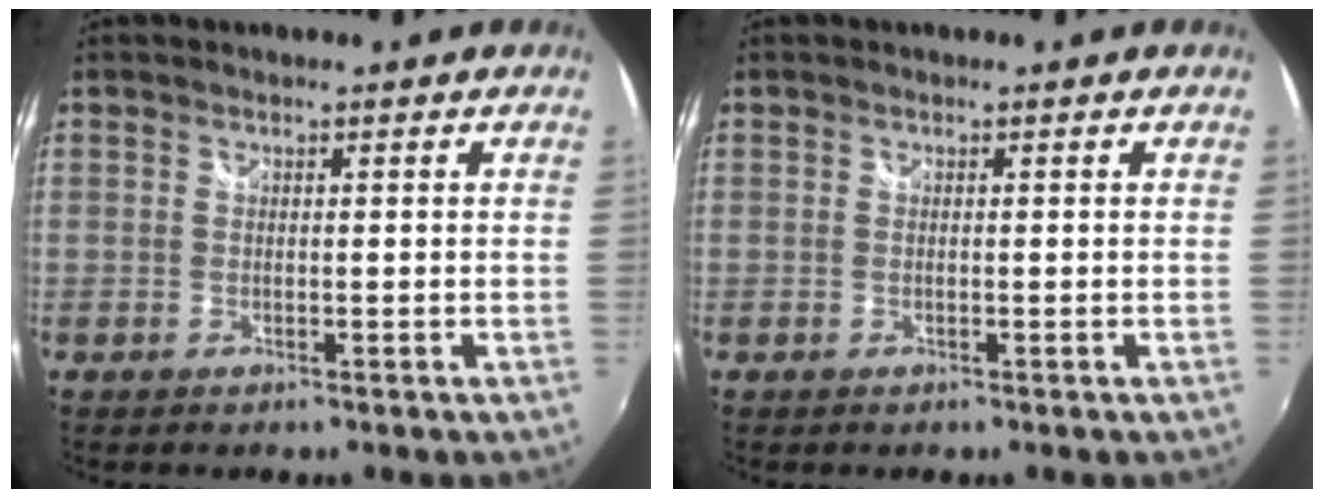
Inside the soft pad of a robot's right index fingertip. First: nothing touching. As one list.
[{"total": 0.0}]